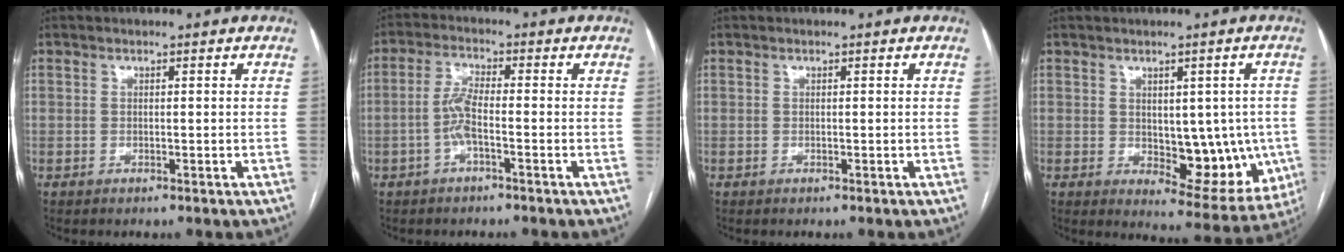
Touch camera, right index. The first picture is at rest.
{"total": 4.2, "force": [-1.4, 0.7, 3.9], "torque": [-0.085, 0.009, -0.030]}
{"total": 0.0}
{"total": 11.2, "force": [-0.8, 5.7, 9.6], "torque": [-0.101, 0.001, 0.009]}